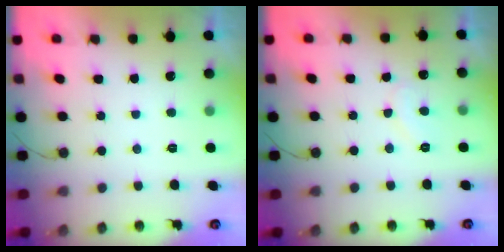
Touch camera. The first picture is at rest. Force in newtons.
{"total": 6.8, "press": 6.8, "slide": 0.5}